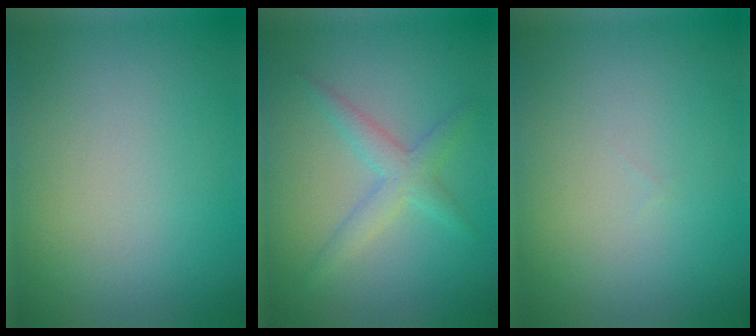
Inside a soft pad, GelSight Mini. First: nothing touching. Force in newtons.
{"total": 2.6, "press": 2.6, "slide": 0.0}
{"total": 0.0}